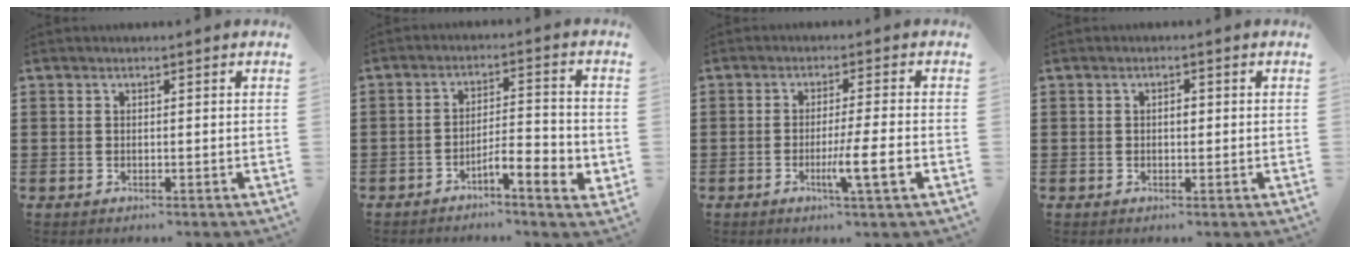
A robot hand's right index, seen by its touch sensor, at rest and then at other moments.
{"total": 5.3, "force": [-3.2, 1.0, 4.1], "torque": [-0.068, 0.002, -0.056]}
{"total": 6.3, "force": [-2.0, -0.2, 6.0], "torque": [-0.096, -0.015, -0.033]}
{"total": 1.3, "force": [0.0, 0.6, 1.2], "torque": [-0.024, 0.002, -0.001]}